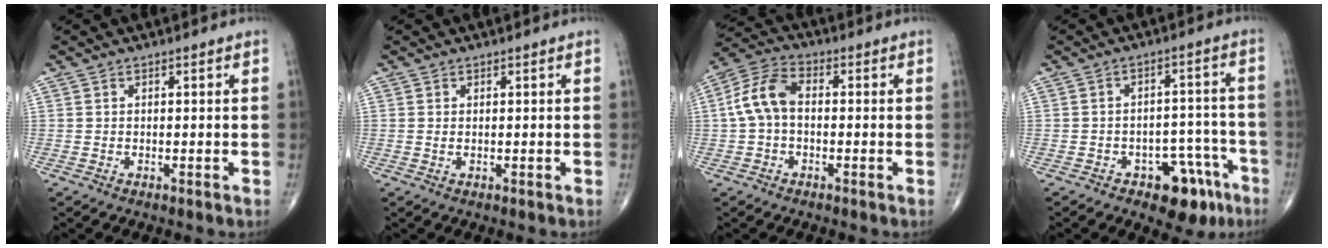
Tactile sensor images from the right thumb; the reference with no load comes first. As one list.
[{"total": 0.5, "force": [0.1, 0.3, 0.4], "torque": [-0.011, 0.003, 0.004]}, {"total": 8.3, "force": [-0.2, 5.2, 6.4], "torque": [-0.130, 0.027, -0.014]}, {"total": 9.8, "force": [-5.6, 5.4, 5.9], "torque": [-0.038, 0.046, -0.070]}]